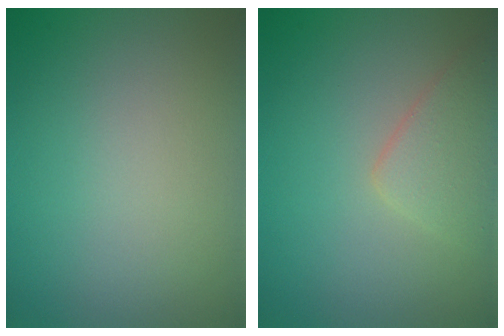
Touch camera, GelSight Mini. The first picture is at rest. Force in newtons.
{"total": 2.7, "press": 2.7, "slide": 0.0}